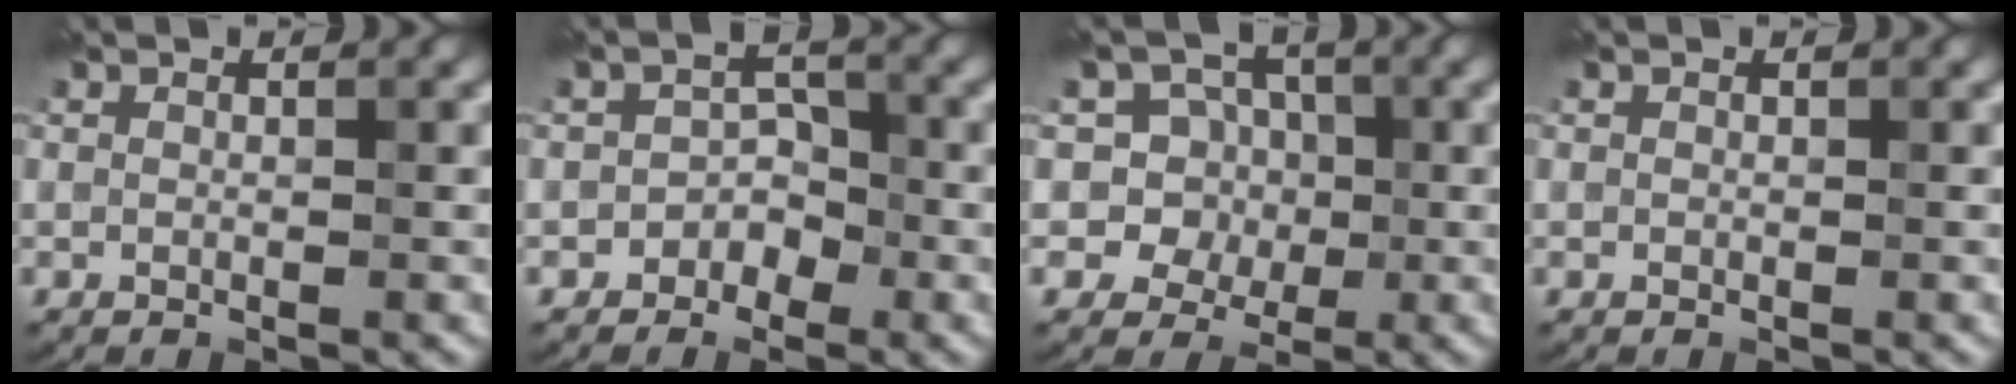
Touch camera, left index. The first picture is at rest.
{"total": 1.9, "force": [-1.2, 1.4, 0.4], "torque": [0.005, 0.013, -0.024]}
{"total": 5.9, "force": [0.8, 5.7, 1.4], "torque": [-0.002, 0.030, -0.014]}
{"total": 0.0}